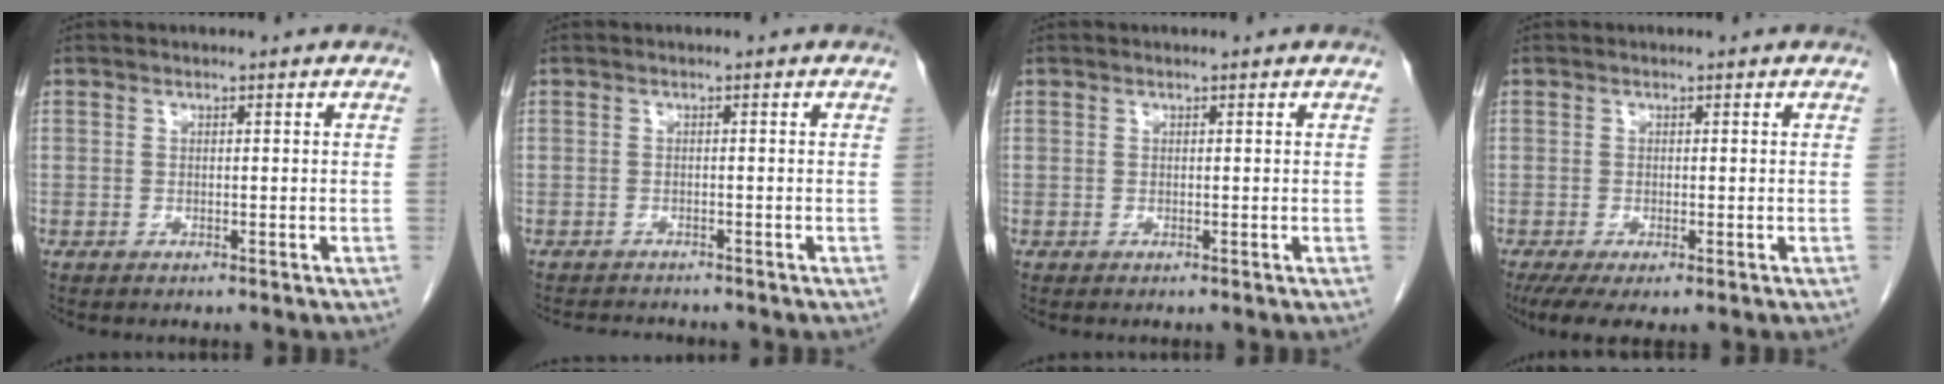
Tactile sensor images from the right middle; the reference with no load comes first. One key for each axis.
{"total": 4.3, "fx": -4.1, "fy": 0.6, "fz": 1.0, "tx": -0.016, "ty": -0.011, "tz": -0.060}
{"total": 0.0}
{"total": 5.4, "fx": -3.4, "fy": 1.4, "fz": 4.0, "tx": -0.068, "ty": -0.019, "tz": -0.055}